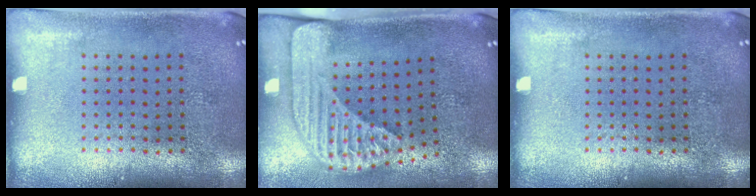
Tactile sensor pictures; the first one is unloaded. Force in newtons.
{"total": 2.4, "press": 1.7, "slide": 1.6}
{"total": 0.0}